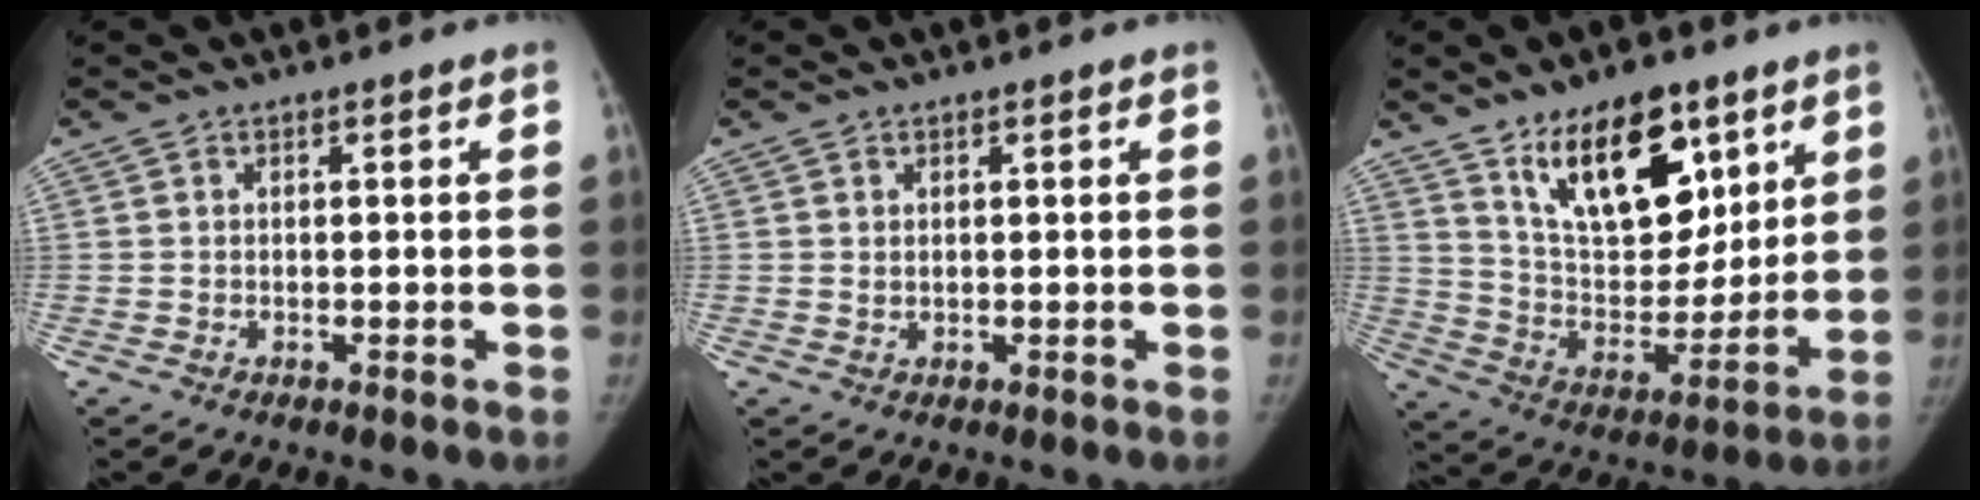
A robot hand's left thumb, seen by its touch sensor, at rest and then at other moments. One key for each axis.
{"total": 0.5, "fx": 0.3, "fy": 0.2, "fz": 0.3, "tx": -0.004, "ty": -0.005, "tz": 0.007}
{"total": 19.1, "fx": 11.2, "fy": 9.6, "fz": 12.0, "tx": -0.133, "ty": -0.070, "tz": 0.202}